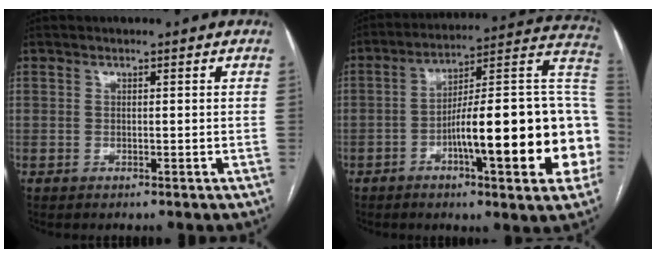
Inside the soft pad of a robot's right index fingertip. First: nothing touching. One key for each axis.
{"total": 24.8, "fx": -5.4, "fy": 3.6, "fz": 23.9, "tx": -0.270, "ty": 0.023, "tz": -0.074}